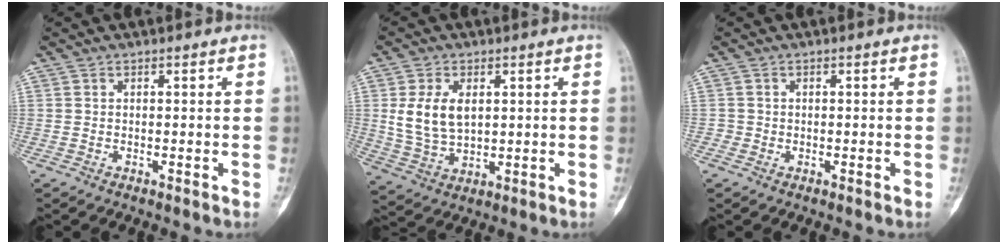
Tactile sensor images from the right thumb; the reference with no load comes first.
{"total": 9.2, "force": [1.9, 5.7, 7.0], "torque": [-0.130, -0.009, 0.048]}
{"total": 0.8, "force": [-0.2, 0.8, 0.0], "torque": [0.005, 0.005, -0.004]}